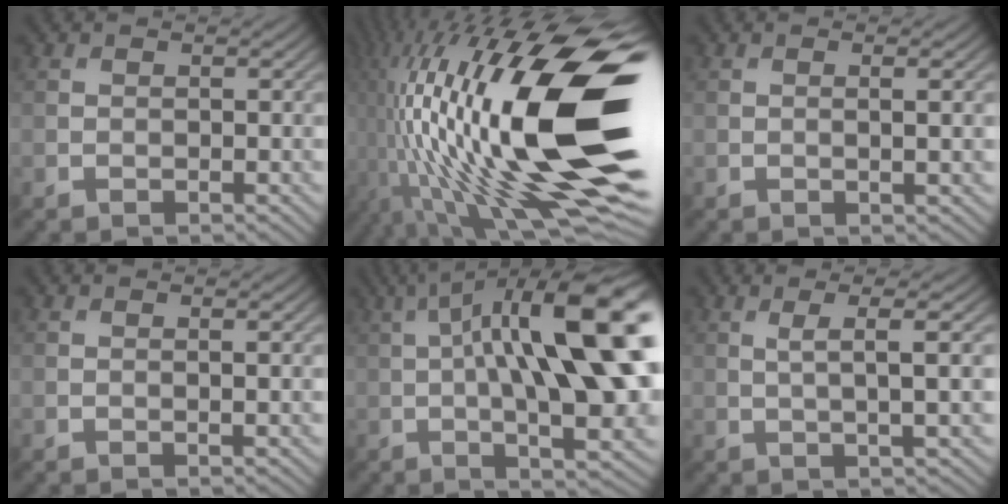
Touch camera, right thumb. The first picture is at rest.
{"total": 22.3, "force": [-1.4, 8.4, 20.6], "torque": [-0.391, -0.029, -0.027]}
{"total": 2.8, "force": [0.2, 0.7, 2.7], "torque": [-0.039, 0.007, 0.001]}
{"total": 1.5, "force": [0.1, 0.4, 1.5], "torque": [-0.020, 0.002, 0.000]}
{"total": 19.4, "force": [2.9, 6.0, 18.2], "torque": [-0.279, 0.036, 0.053]}
{"total": 5.3, "force": [1.3, 0.7, 5.1], "torque": [-0.086, 0.015, 0.025]}